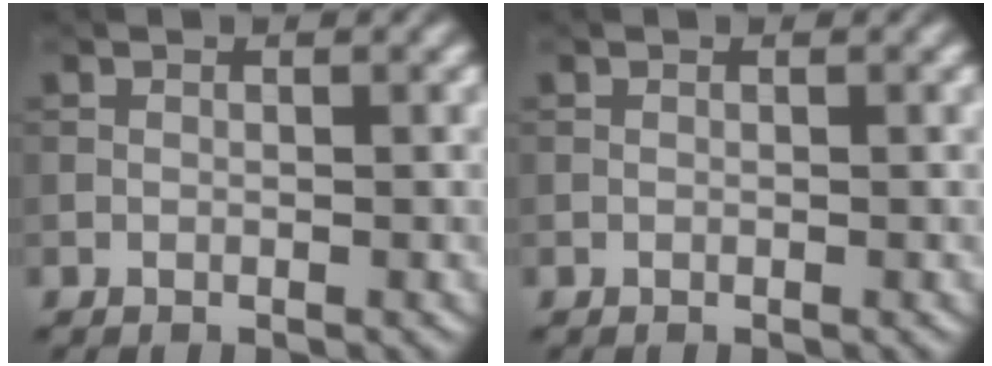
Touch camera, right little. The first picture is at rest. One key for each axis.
{"total": 0.0}